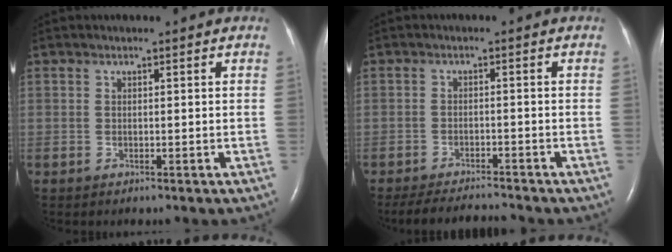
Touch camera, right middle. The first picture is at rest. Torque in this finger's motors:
{"motor_torque": [0.28, -0.29, 0.12, 0.04]}